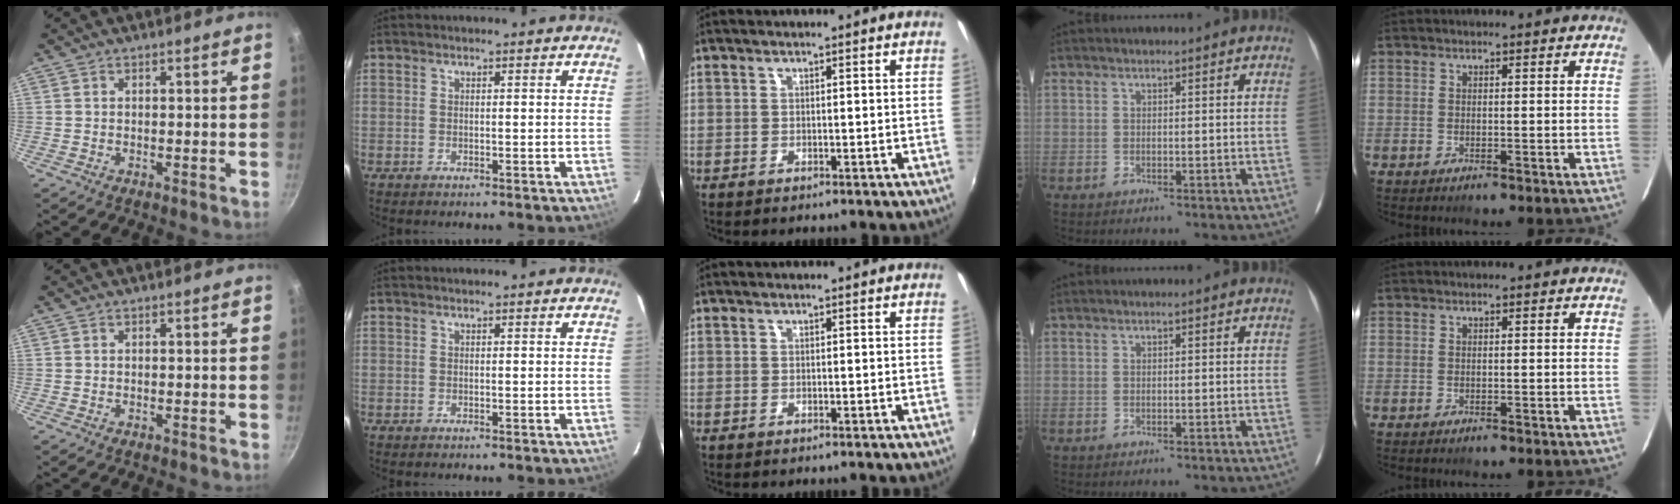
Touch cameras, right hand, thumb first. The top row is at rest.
{}